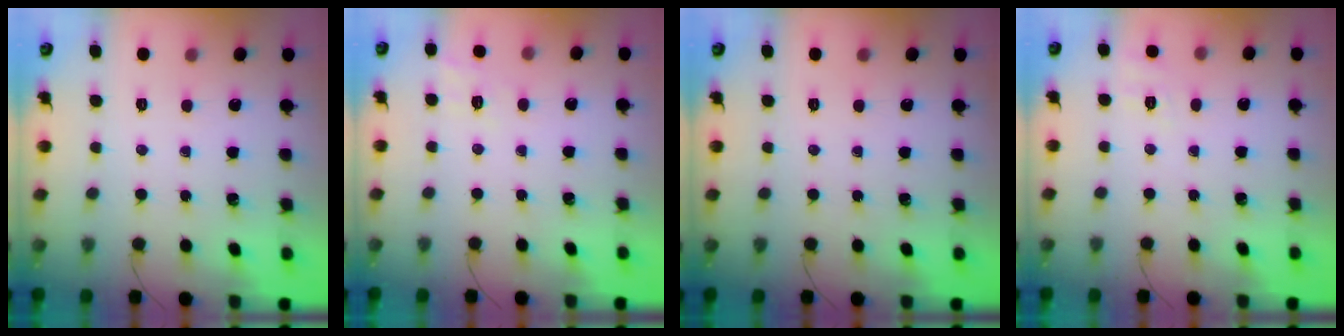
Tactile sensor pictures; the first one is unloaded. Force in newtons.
{"total": 7.0, "press": 6.6, "slide": 2.3}
{"total": 0.0}
{"total": 6.8, "press": 6.4, "slide": 2.1}